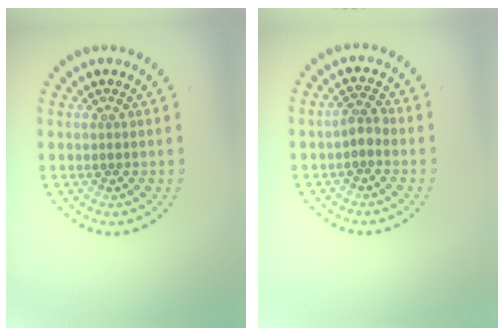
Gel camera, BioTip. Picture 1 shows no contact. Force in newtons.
{"total": 1.6, "press": 1.5, "slide": 0.6}